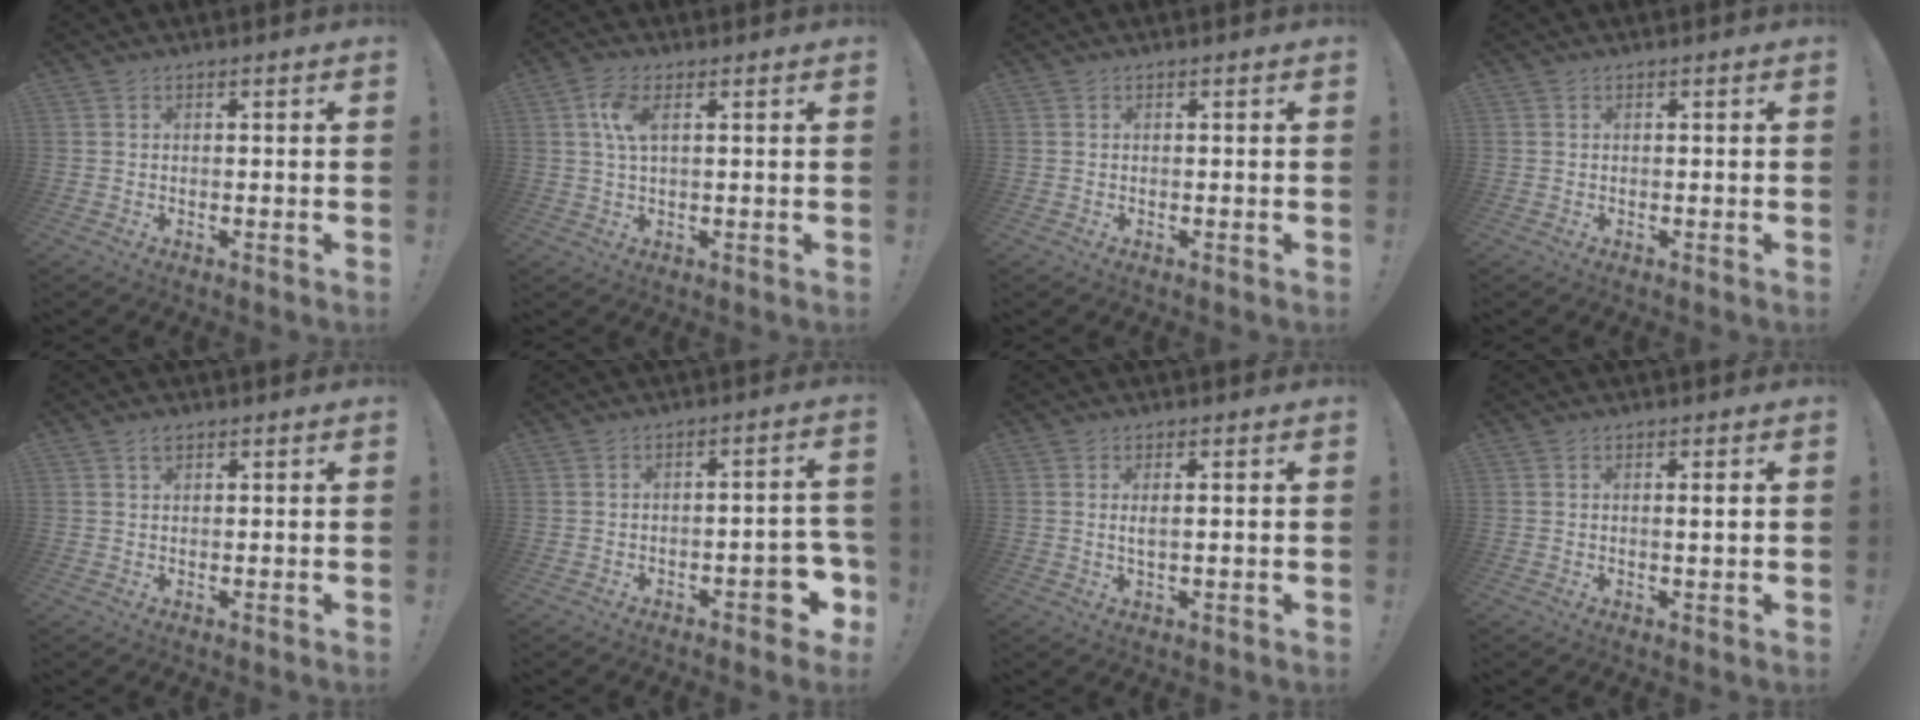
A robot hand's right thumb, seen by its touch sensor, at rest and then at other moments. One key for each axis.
{"total": 5.8, "fx": 1.8, "fy": 2.3, "fz": 5.0, "tx": -0.096, "ty": 0.005, "tz": 0.032}
{"total": 0.0}
{"total": 0.0}
{"total": 1.3, "fx": 0.9, "fy": 0.7, "fz": 0.6, "tx": -0.004, "ty": -0.003, "tz": 0.015}
{"total": 7.6, "fx": -3.6, "fy": 3.2, "fz": 5.9, "tx": -0.063, "ty": 0.018, "tz": -0.055}
{"total": 2.4, "fx": 0.4, "fy": 0.4, "fz": 2.3, "tx": -0.036, "ty": -0.007, "tz": 0.006}
{"total": 1.8, "fx": 0.4, "fy": 0.1, "fz": 1.8, "tx": -0.027, "ty": -0.004, "tz": 0.003}